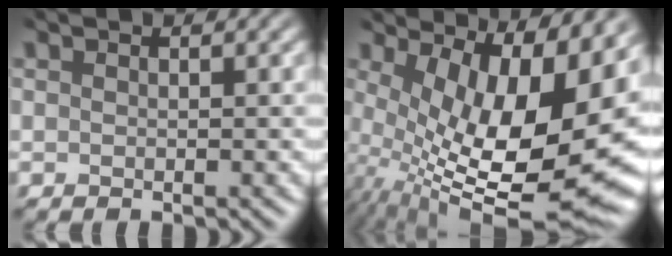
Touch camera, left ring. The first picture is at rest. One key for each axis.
{"total": 16.4, "fx": 1.5, "fy": 6.4, "fz": 15.1, "tx": -0.233, "ty": -0.002, "tz": 0.046}